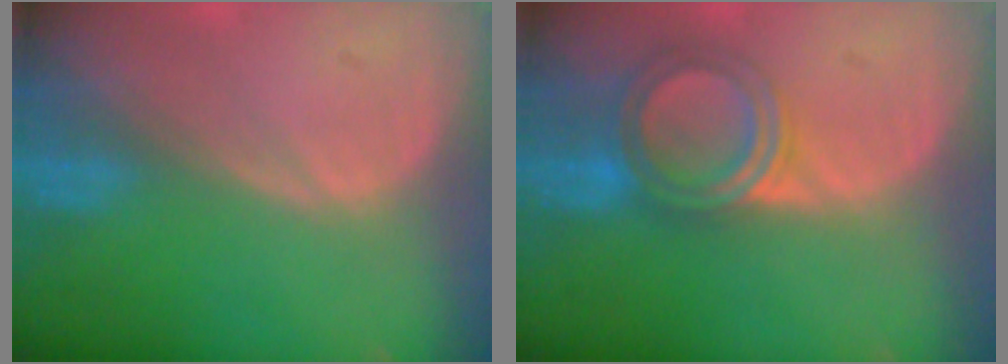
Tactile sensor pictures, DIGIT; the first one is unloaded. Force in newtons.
{"total": 5.7, "press": 5.6, "slide": 1.3}